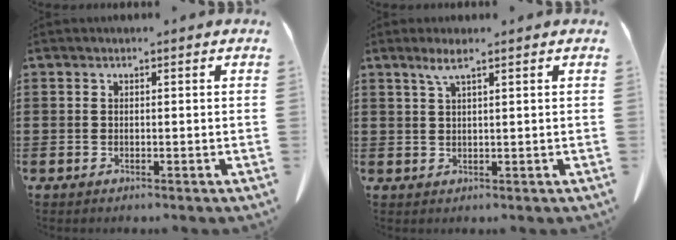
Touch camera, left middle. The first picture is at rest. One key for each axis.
{"total": 2.4, "fx": 1.6, "fy": 0.0, "fz": 1.8, "tx": -0.041, "ty": -0.001, "tz": 0.028}